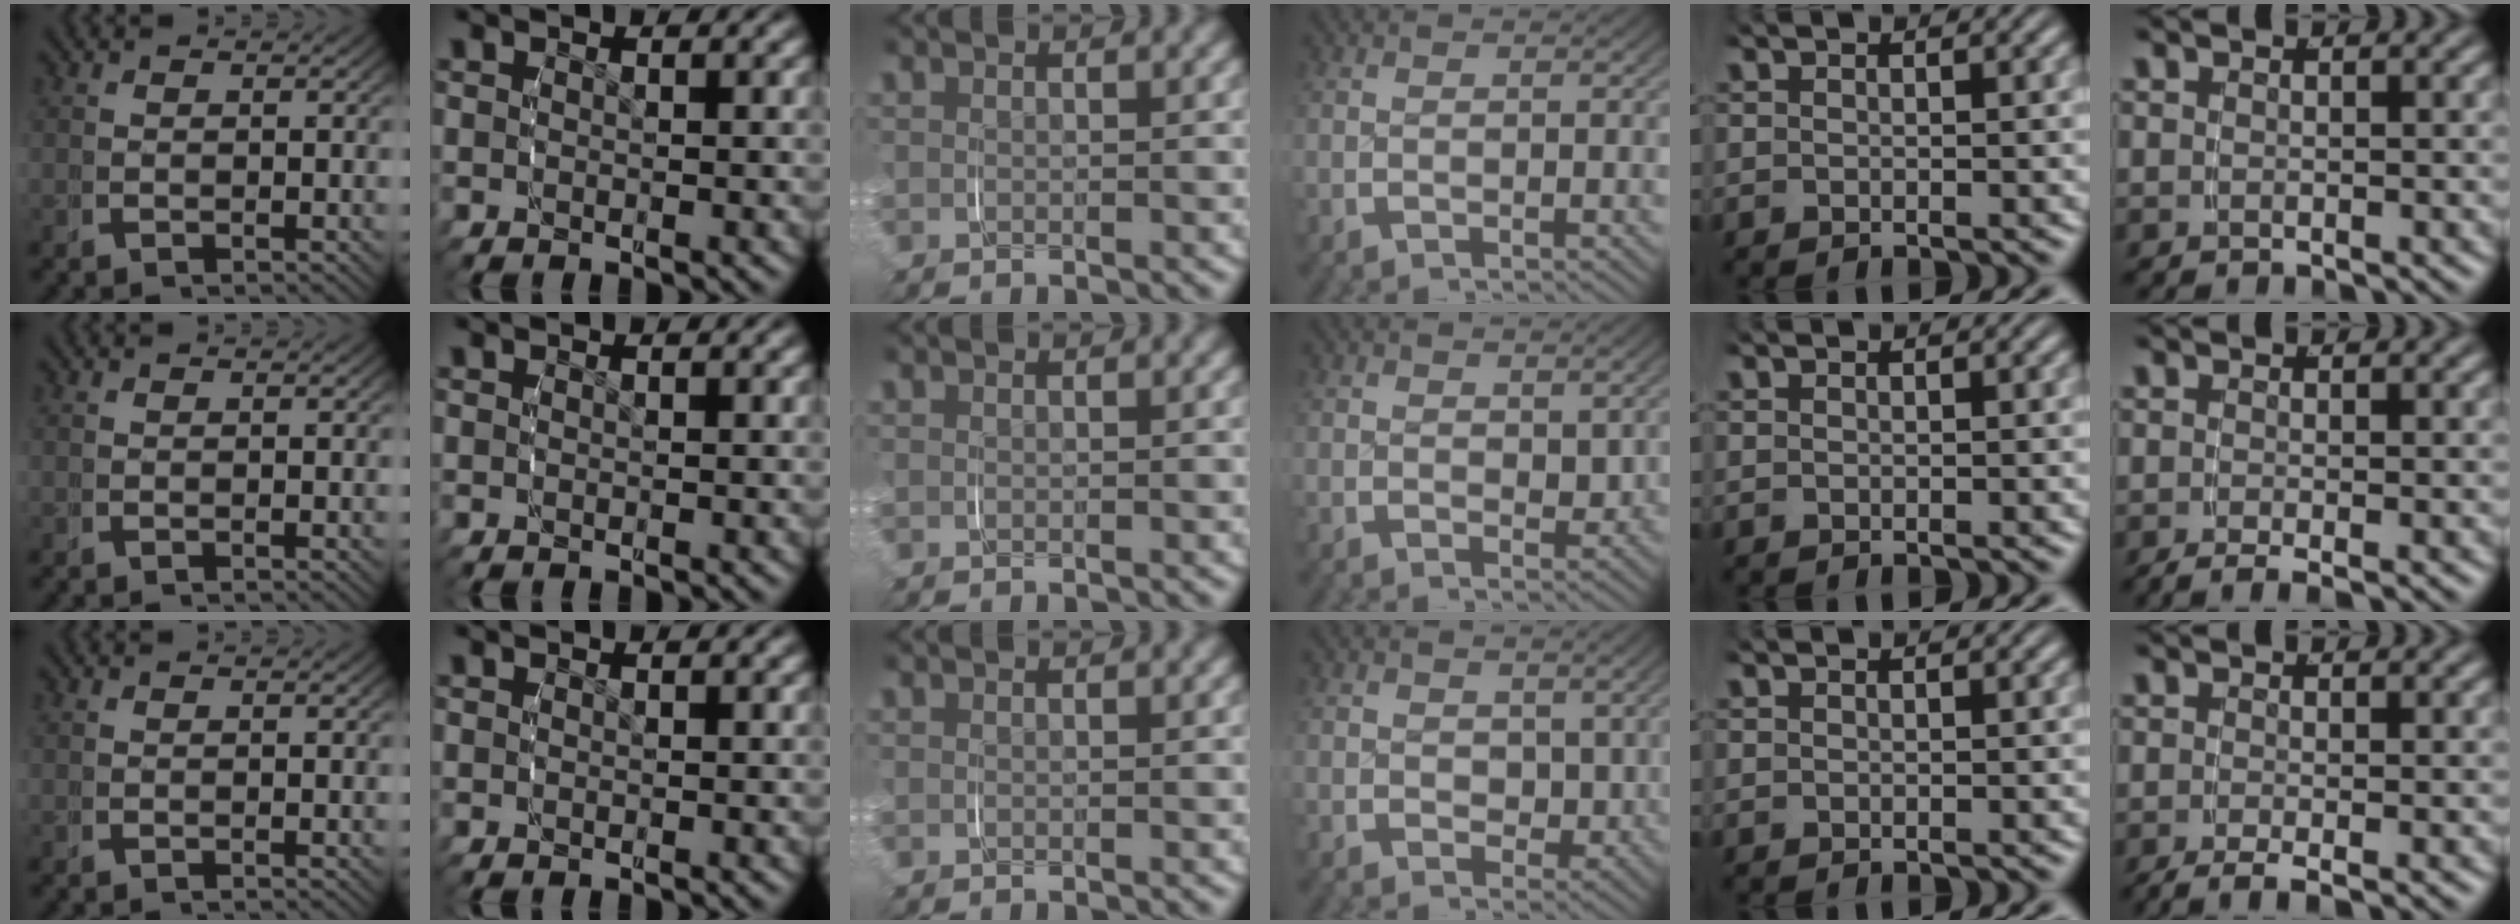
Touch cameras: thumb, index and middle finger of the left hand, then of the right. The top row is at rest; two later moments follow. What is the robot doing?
{"motion": "grasp_and_lifting", "object": "toothpaste"}